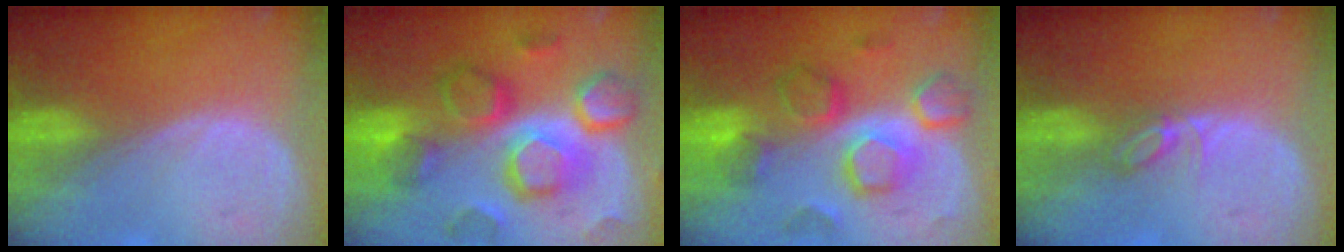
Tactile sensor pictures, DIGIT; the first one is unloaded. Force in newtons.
{"total": 12.2, "press": 12.1, "slide": 0.9}
{"total": 9.3, "press": 9.3, "slide": 0.4}
{"total": 2.8, "press": 2.8, "slide": 0.4}